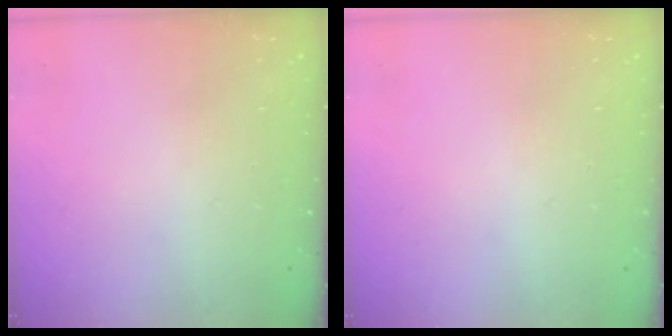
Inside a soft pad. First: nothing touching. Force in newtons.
{"total": 0.0}